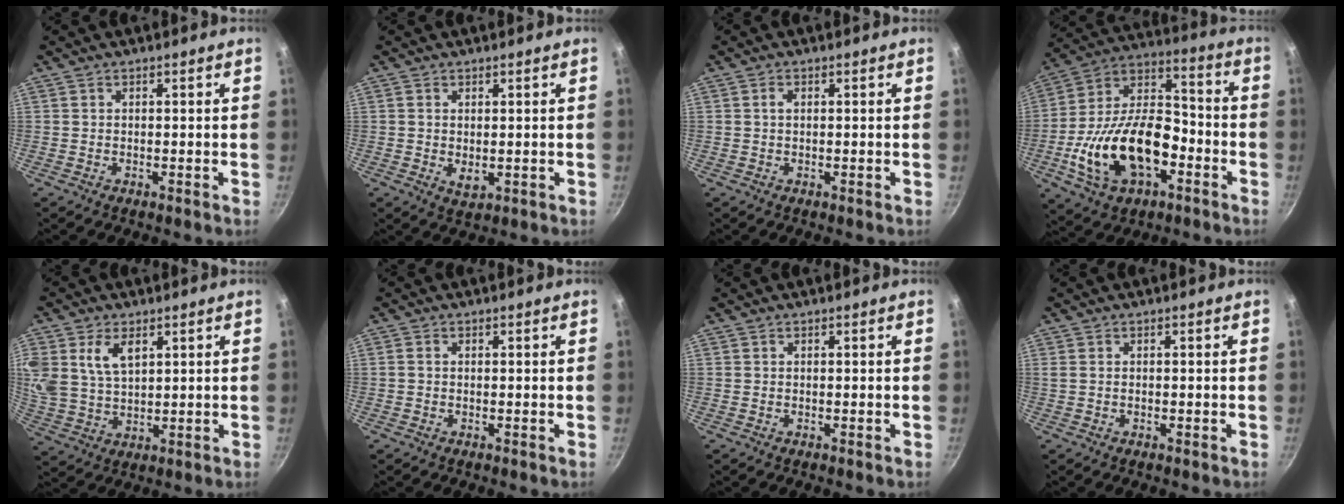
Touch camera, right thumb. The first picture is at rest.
{"total": 2.9, "force": [0.1, 1.8, 2.3], "torque": [-0.038, -0.008, 0.005]}
{"total": 1.2, "force": [0.2, 0.7, 0.9], "torque": [-0.017, 0.004, 0.003]}
{"total": 22.7, "force": [-6.9, 13.1, 17.2], "torque": [-0.294, 0.051, -0.128]}
{"total": 10.4, "force": [4.3, 6.6, 6.8], "torque": [-0.133, -0.014, 0.090]}
{"total": 0.7, "force": [0.0, 0.6, 0.5], "torque": [-0.009, 0.004, -0.001]}
{"total": 0.0}
{"total": 0.8, "force": [-0.1, 0.4, 0.7], "torque": [-0.014, 0.001, -0.002]}